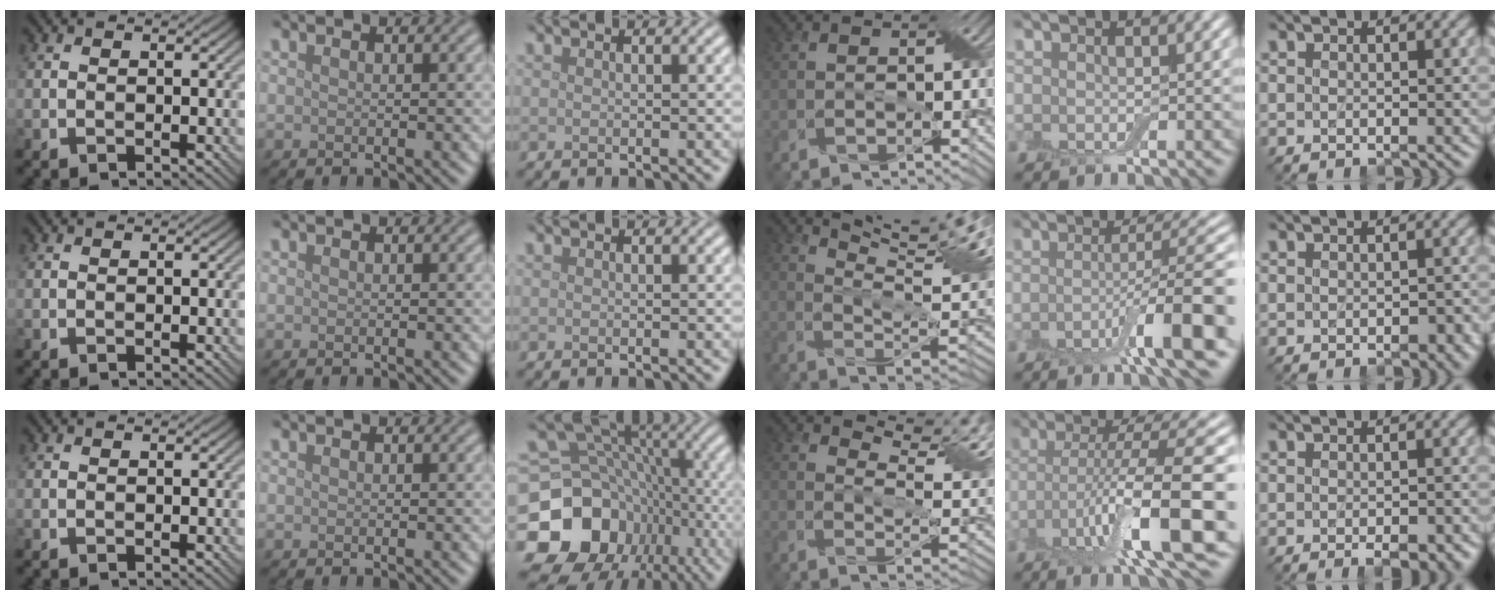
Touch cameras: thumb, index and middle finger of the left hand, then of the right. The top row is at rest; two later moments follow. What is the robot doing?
{"motion": "wrap", "object": "cling film"}